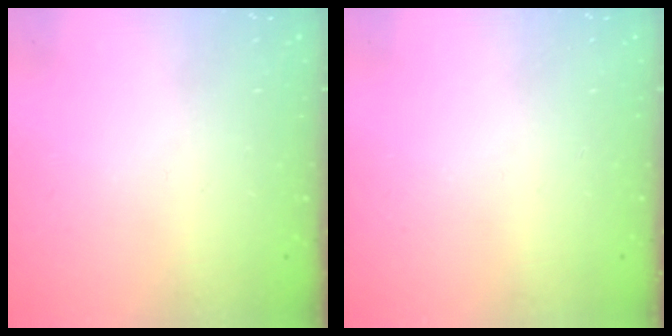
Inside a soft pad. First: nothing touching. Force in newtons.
{"total": 0.0}